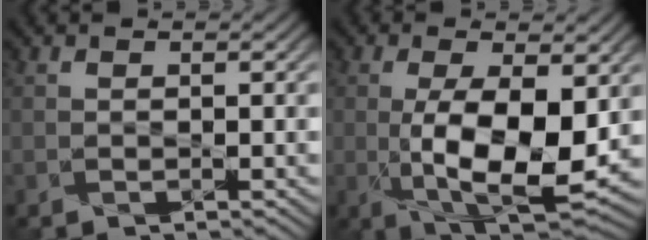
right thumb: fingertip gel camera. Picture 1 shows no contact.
{"total": 10.7, "force": [-0.9, 4.9, 9.5], "torque": [-0.166, -0.014, -0.008]}